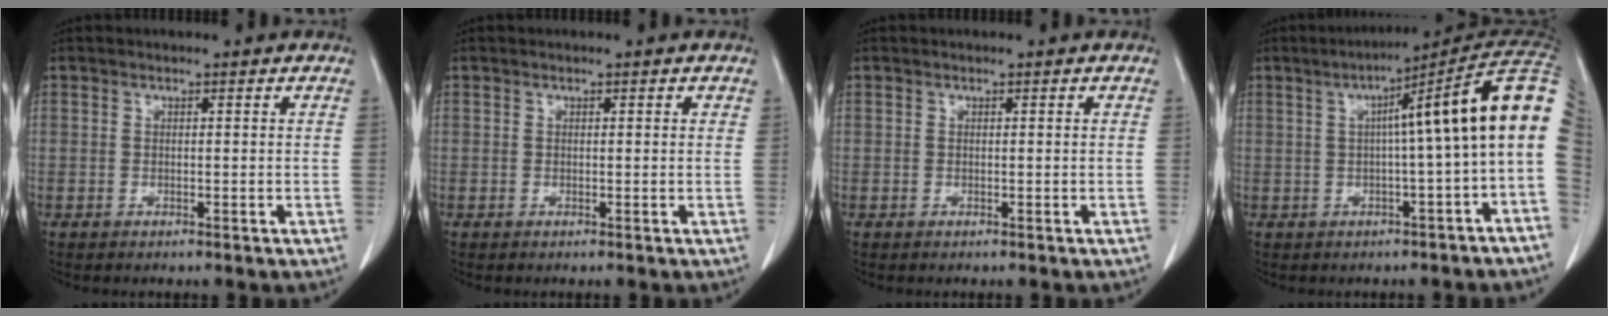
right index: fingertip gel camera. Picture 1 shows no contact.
{"total": 0.6, "force": [0.3, 0.3, 0.4], "torque": [-0.007, 0.000, 0.002]}
{"total": 0.0}
{"total": 13.6, "force": [1.2, 0.3, 13.6], "torque": [-0.178, 0.048, 0.007]}